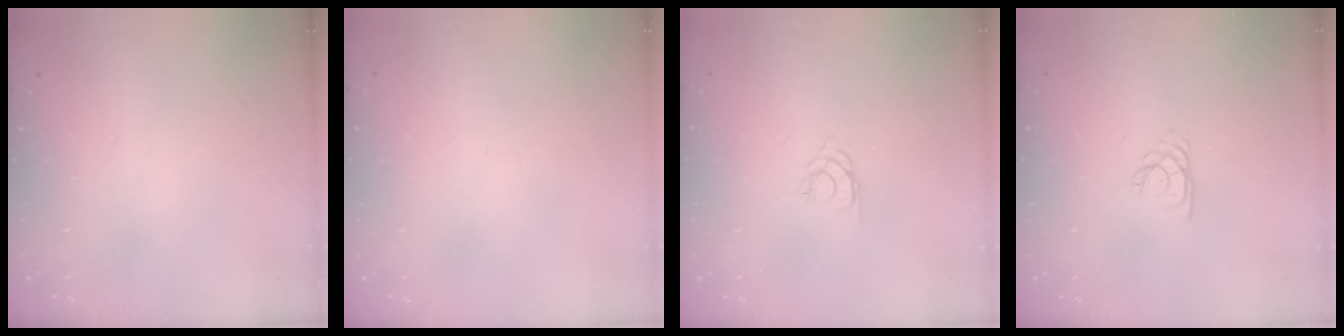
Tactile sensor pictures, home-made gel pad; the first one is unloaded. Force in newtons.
{"total": 1.8, "press": 1.6, "slide": 0.6}
{"total": 1.6, "press": 1.6, "slide": 0.3}
{"total": 1.9, "press": 1.9, "slide": 0.2}